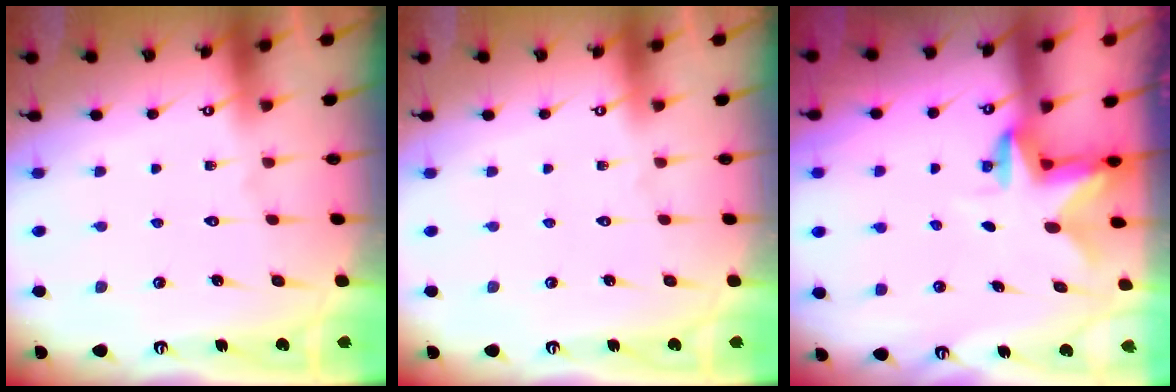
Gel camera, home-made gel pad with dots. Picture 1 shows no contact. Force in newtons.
{"total": 0.0}
{"total": 2.7, "press": 2.7, "slide": 0.5}